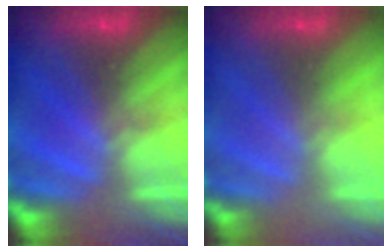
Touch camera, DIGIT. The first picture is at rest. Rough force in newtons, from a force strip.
{"total": 3.6}